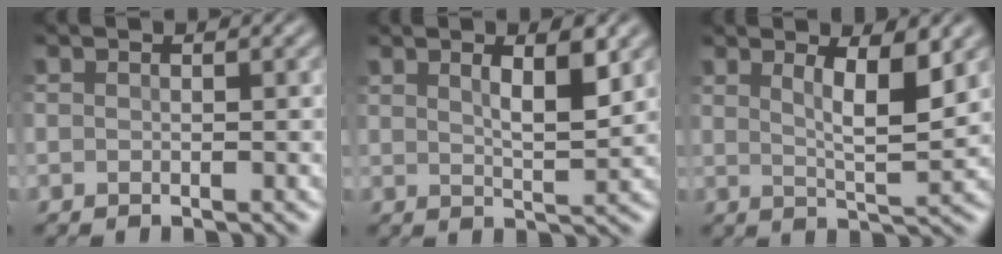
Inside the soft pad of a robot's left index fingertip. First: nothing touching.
{"total": 3.7, "force": [1.7, 0.9, 3.2], "torque": [-0.054, -0.005, 0.028]}
{"total": 4.6, "force": [2.0, 1.1, 4.1], "torque": [-0.070, -0.011, 0.034]}